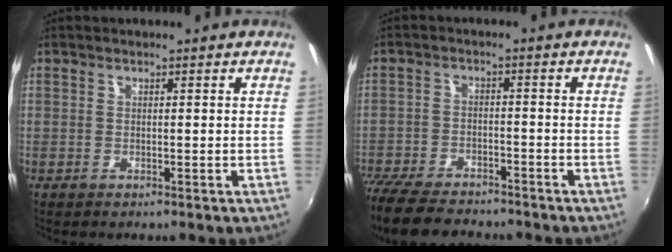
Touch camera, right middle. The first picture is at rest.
{"total": 13.9, "force": [-11.8, 4.5, 5.9], "torque": [-0.152, -0.028, -0.203]}